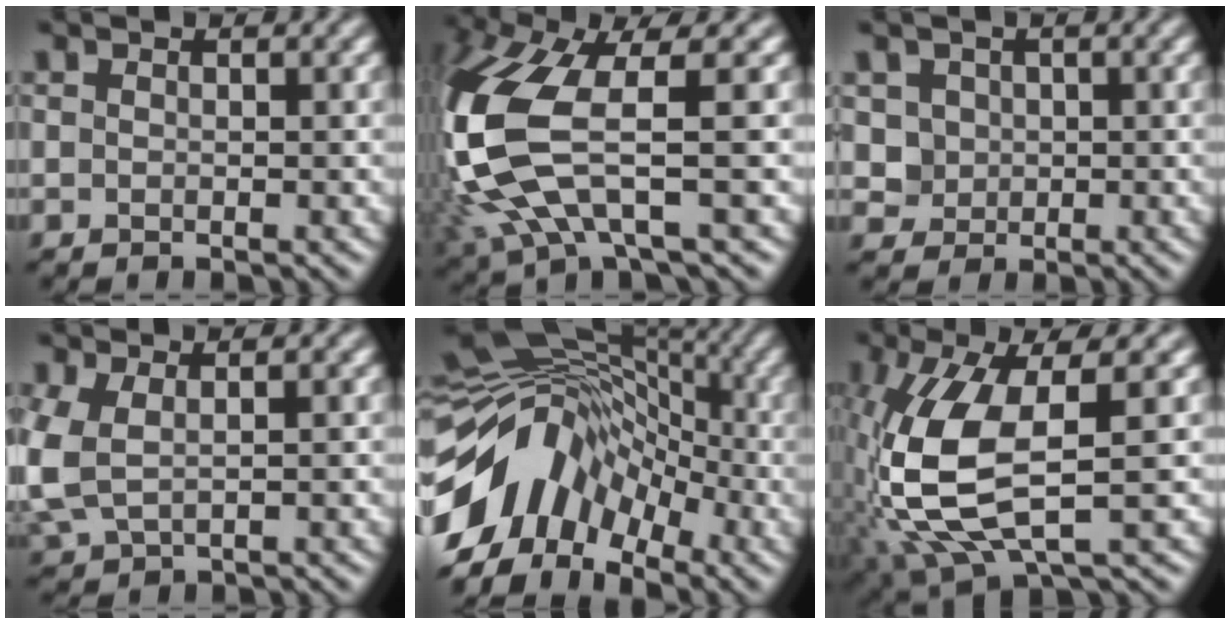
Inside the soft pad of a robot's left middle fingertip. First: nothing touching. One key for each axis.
{"total": 10.9, "fx": -0.9, "fy": 4.4, "fz": 10.0, "tx": -0.261, "ty": -0.013, "tz": -0.019}
{"total": 3.3, "fx": 0.9, "fy": 2.9, "fz": 1.3, "tx": -0.020, "ty": 0.009, "tz": 0.015}
{"total": 4.4, "fx": -0.2, "fy": 2.8, "fz": 3.4, "tx": -0.101, "ty": -0.010, "tz": 0.005}
{"total": 11.0, "fx": -4.0, "fy": 7.3, "fz": 7.2, "tx": -0.118, "ty": 0.024, "tz": -0.094}
{"total": 10.3, "fx": -0.5, "fy": 3.9, "fz": 9.6, "tx": -0.233, "ty": -0.013, "tz": -0.005}